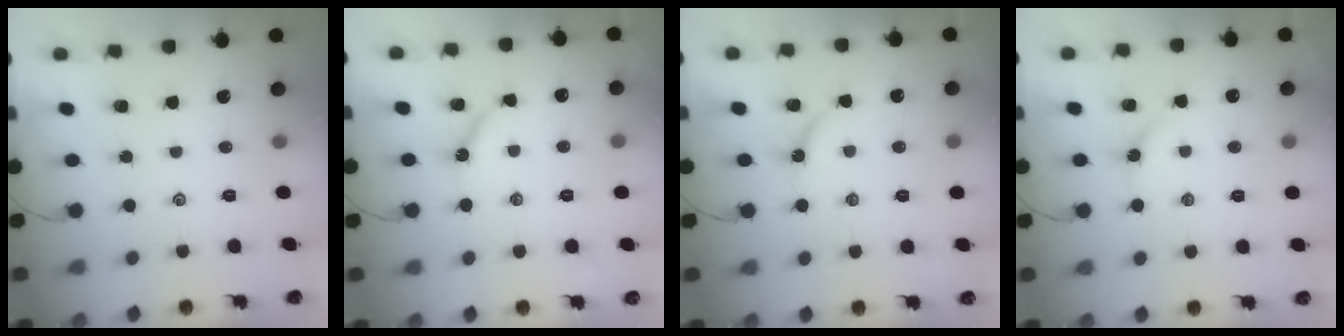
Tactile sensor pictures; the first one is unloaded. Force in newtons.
{"total": 5.6, "press": 5.6, "slide": 0.5}
{"total": 3.0, "press": 2.9, "slide": 0.5}
{"total": 2.6, "press": 2.6, "slide": 0.3}